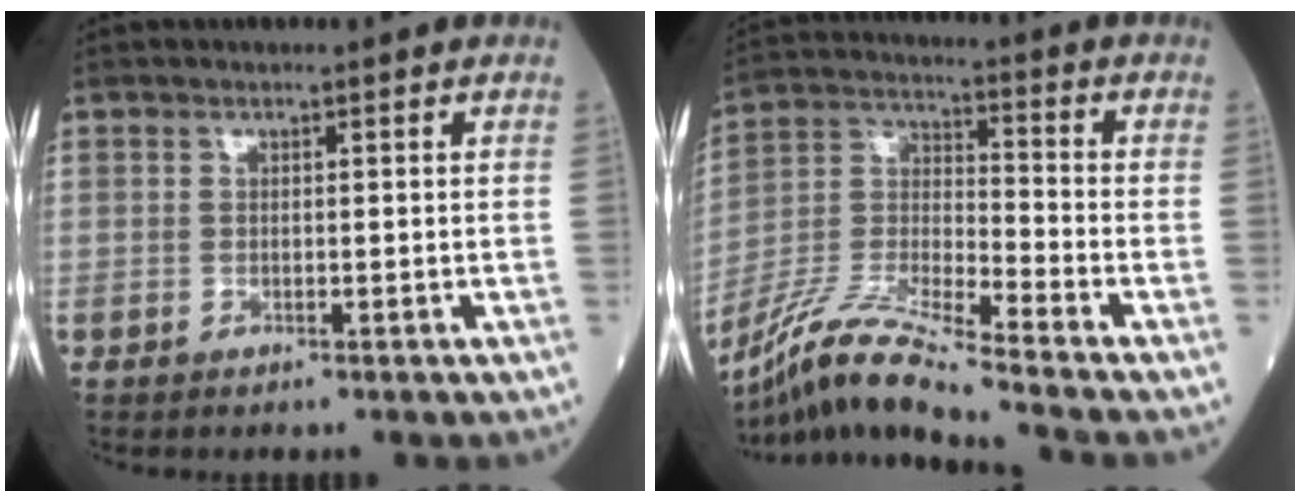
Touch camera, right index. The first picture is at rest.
{"total": 12.6, "force": [-10.9, -1.5, 6.2], "torque": [-0.129, -0.012, -0.211]}